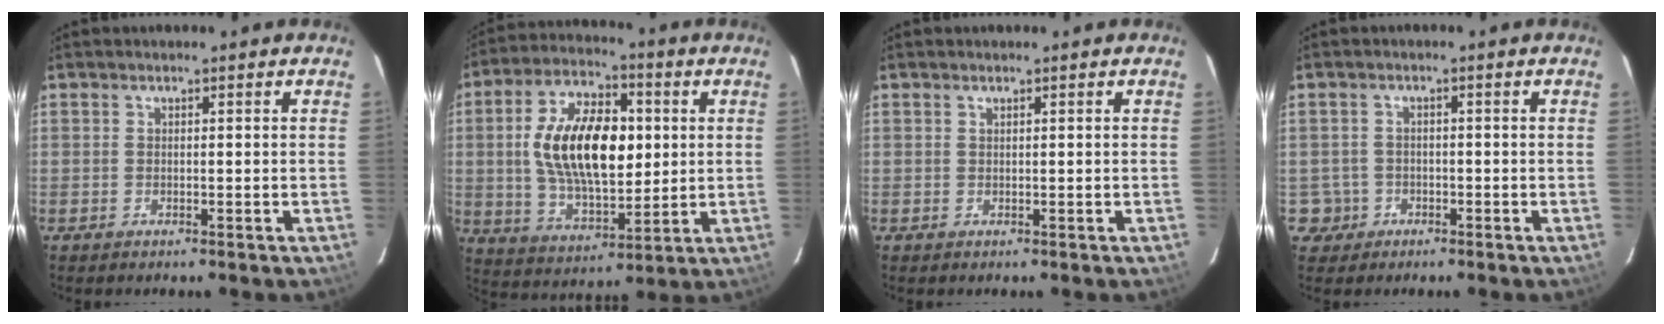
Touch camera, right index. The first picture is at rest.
{"total": 18.4, "force": [2.2, 9.6, 15.6], "torque": [-0.284, 0.019, 0.046]}
{"total": 0.0}
{"total": 3.7, "force": [-1.2, 3.5, 0.0], "torque": [-0.005, 0.017, -0.018]}